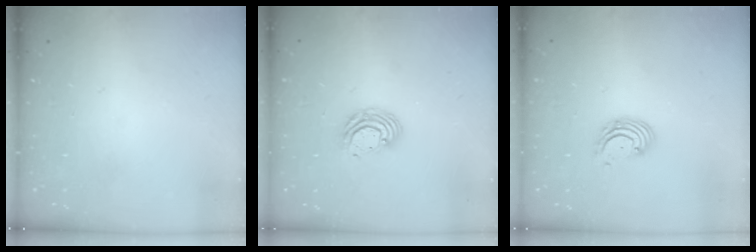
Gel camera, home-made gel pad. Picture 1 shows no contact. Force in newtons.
{"total": 7.6, "press": 7.5, "slide": 1.2}
{"total": 2.7, "press": 2.7, "slide": 0.1}